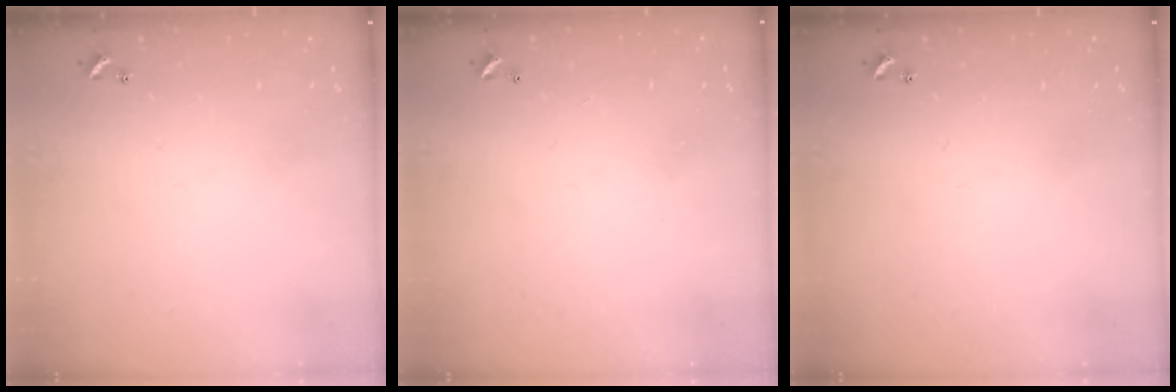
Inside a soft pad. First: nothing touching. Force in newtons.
{"total": 2.8, "press": 2.8, "slide": 0.1}
{"total": 0.0}